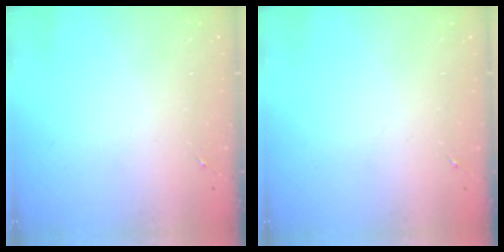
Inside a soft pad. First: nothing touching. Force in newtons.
{"total": 0.0}